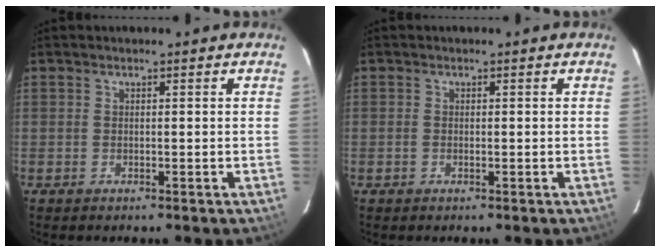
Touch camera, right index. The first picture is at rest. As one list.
[{"total": 0.6, "force": [-0.2, 0.3, 0.5], "torque": [-0.010, 0.001, -0.005]}]